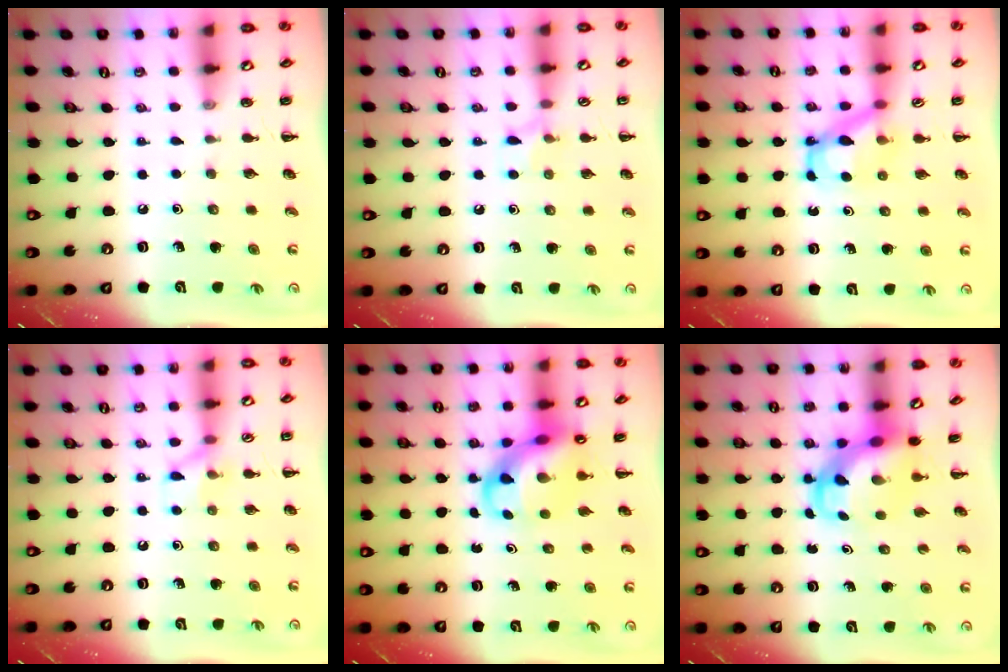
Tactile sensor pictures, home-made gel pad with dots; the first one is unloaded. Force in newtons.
{"total": 6.1, "press": 5.8, "slide": 1.9}
{"total": 5.5, "press": 5.4, "slide": 0.6}
{"total": 6.6, "press": 6.5, "slide": 0.9}
{"total": 8.3, "press": 7.9, "slide": 2.3}
{"total": 5.0, "press": 4.9, "slide": 0.5}